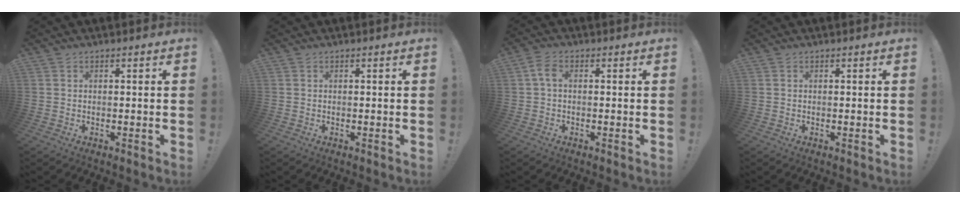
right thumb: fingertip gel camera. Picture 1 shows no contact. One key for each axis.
{"total": 0.0}
{"total": 3.4, "fx": 0.4, "fy": 1.9, "fz": 2.9, "tx": -0.057, "ty": 0.010, "tz": 0.010}
{"total": 0.0}